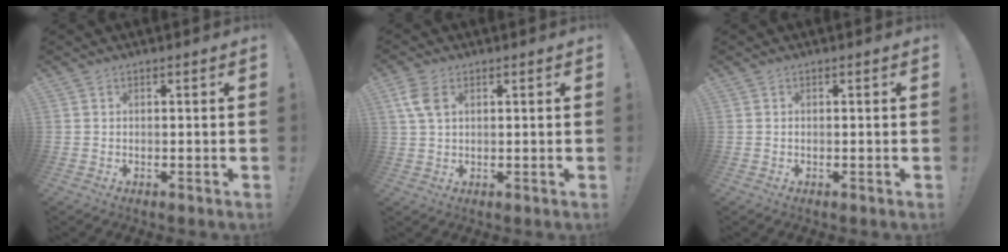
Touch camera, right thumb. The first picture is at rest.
{"total": 5.8, "force": [2.1, 3.4, 4.2], "torque": [-0.087, -0.002, 0.037]}
{"total": 0.0}